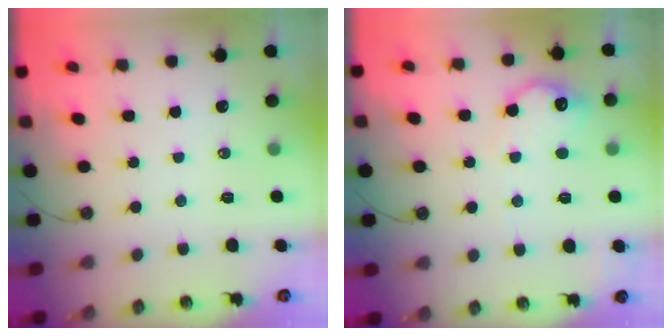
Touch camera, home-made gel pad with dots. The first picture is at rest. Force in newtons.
{"total": 13.7, "press": 13.7, "slide": 0.6}